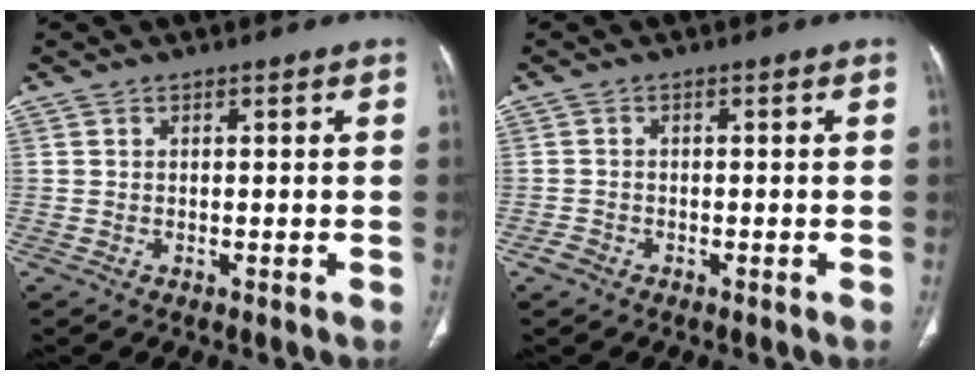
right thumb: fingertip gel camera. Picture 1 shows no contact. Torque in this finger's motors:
{"motor_torque": [0.04, 0.21, -0.27, 0.14, 0.02]}